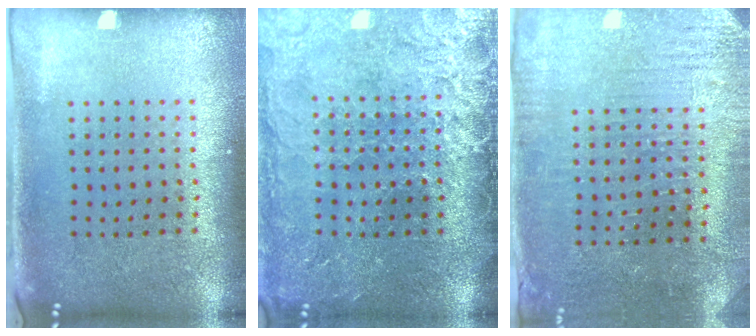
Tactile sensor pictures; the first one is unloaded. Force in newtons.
{"total": 3.8, "press": 3.4, "slide": 1.7}
{"total": 3.0, "press": 2.8, "slide": 0.8}